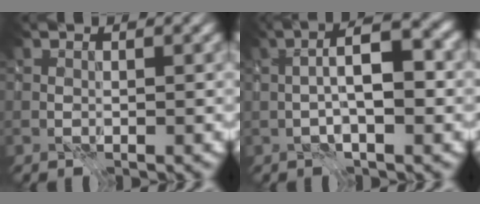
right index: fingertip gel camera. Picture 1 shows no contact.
{"total": 5.6, "force": [0.2, 1.5, 5.3], "torque": [-0.084, 0.008, 0.000]}